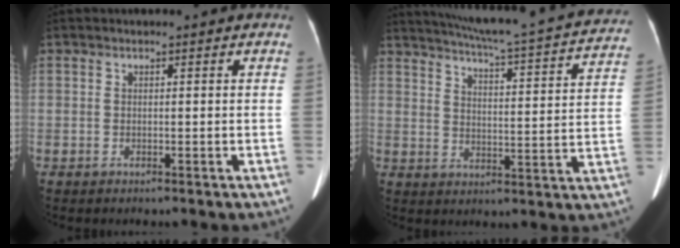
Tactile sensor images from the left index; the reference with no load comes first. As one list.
[{"total": 25.9, "force": [23.5, 2.1, 10.7], "torque": [-0.169, -0.038, 0.292]}]